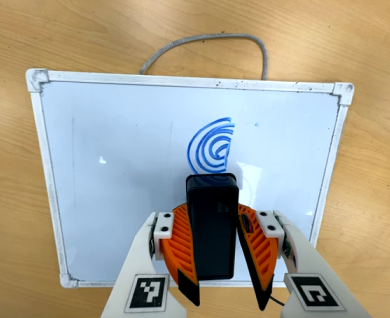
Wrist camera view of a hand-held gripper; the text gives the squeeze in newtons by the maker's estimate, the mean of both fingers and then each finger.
{"total": 8.8, "left": 9.2, "right": 8.4}